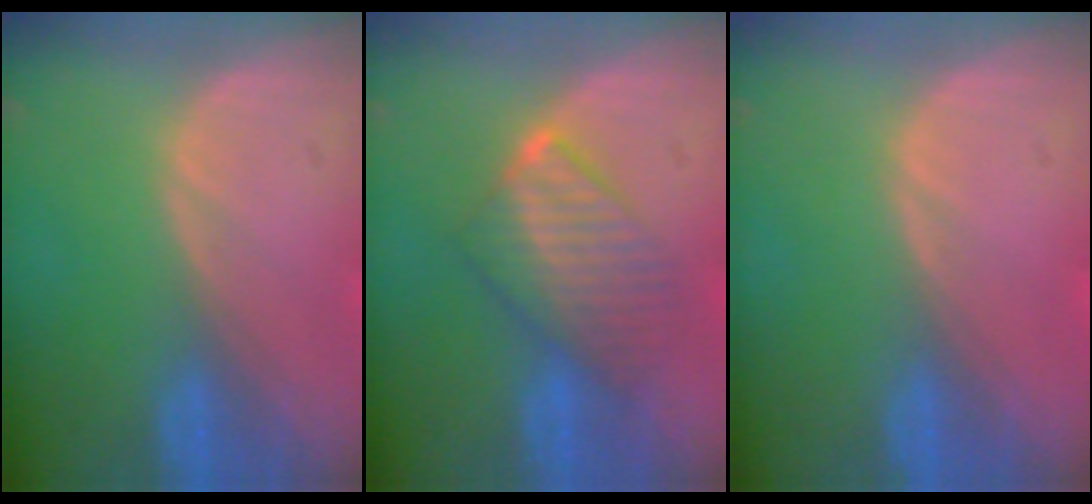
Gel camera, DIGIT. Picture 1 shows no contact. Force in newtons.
{"total": 6.4, "press": 6.4, "slide": 0.8}
{"total": 0.5, "press": 0.1, "slide": 0.5}